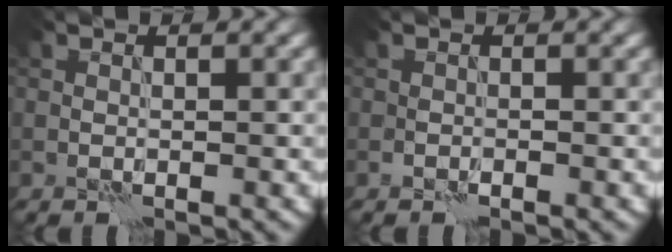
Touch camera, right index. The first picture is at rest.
{"total": 0.0}